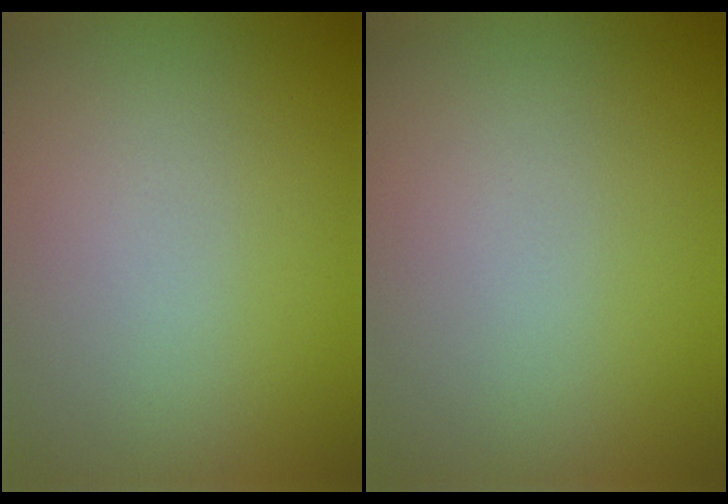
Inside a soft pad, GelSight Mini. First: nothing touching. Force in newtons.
{"total": 0.0}